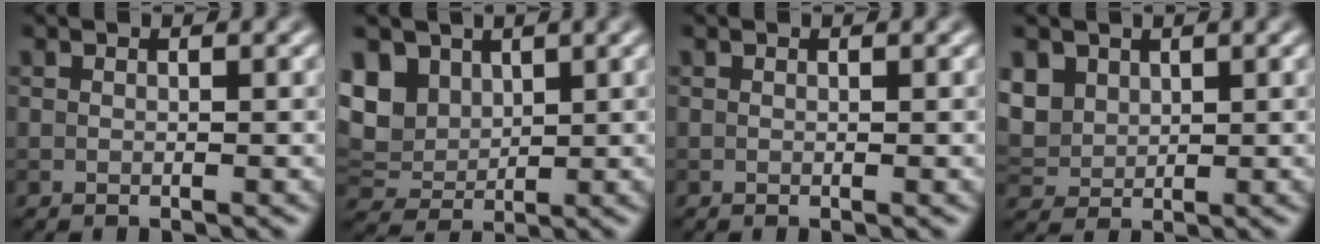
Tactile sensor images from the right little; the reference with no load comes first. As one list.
[{"total": 6.2, "force": [2.7, 4.5, 3.3], "torque": [-0.097, 0.017, 0.054]}, {"total": 0.0}, {"total": 4.2, "force": [1.9, 3.2, 2.0], "torque": [-0.068, 0.007, 0.048]}]